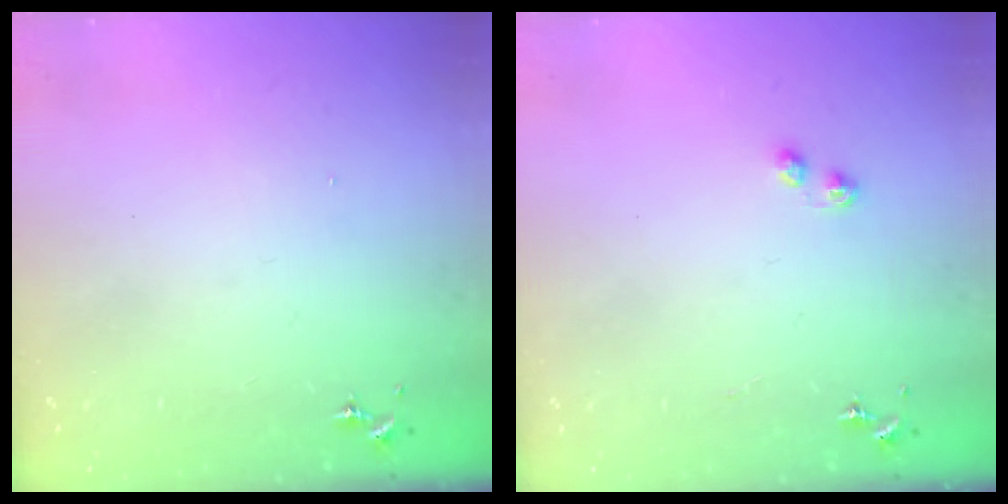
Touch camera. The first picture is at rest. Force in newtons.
{"total": 3.2, "press": 3.1, "slide": 0.7}